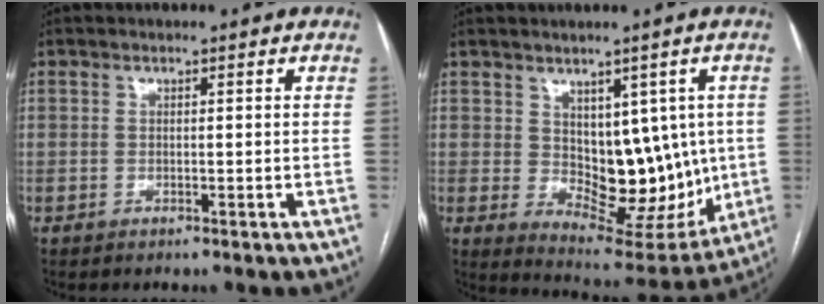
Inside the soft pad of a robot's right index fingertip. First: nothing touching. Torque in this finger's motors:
{"motor_torque": [0.78, 0.43, 0.24, 0.05]}